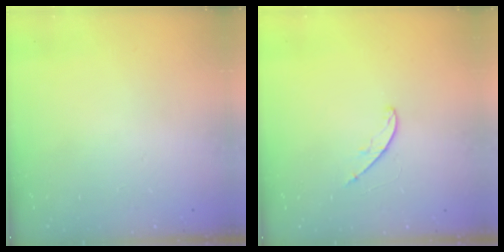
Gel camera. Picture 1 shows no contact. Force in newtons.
{"total": 4.1, "press": 4.0, "slide": 0.4}